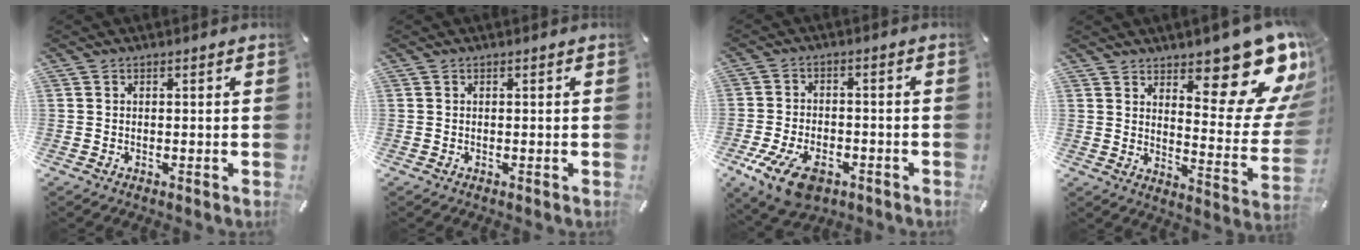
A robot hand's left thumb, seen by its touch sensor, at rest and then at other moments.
{"total": 0.0}
{"total": 10.4, "force": [-5.7, 5.9, 6.3], "torque": [-0.141, 0.017, -0.103]}
{"total": 18.8, "force": [12.8, 7.5, 11.7], "torque": [-0.124, -0.122, 0.211]}